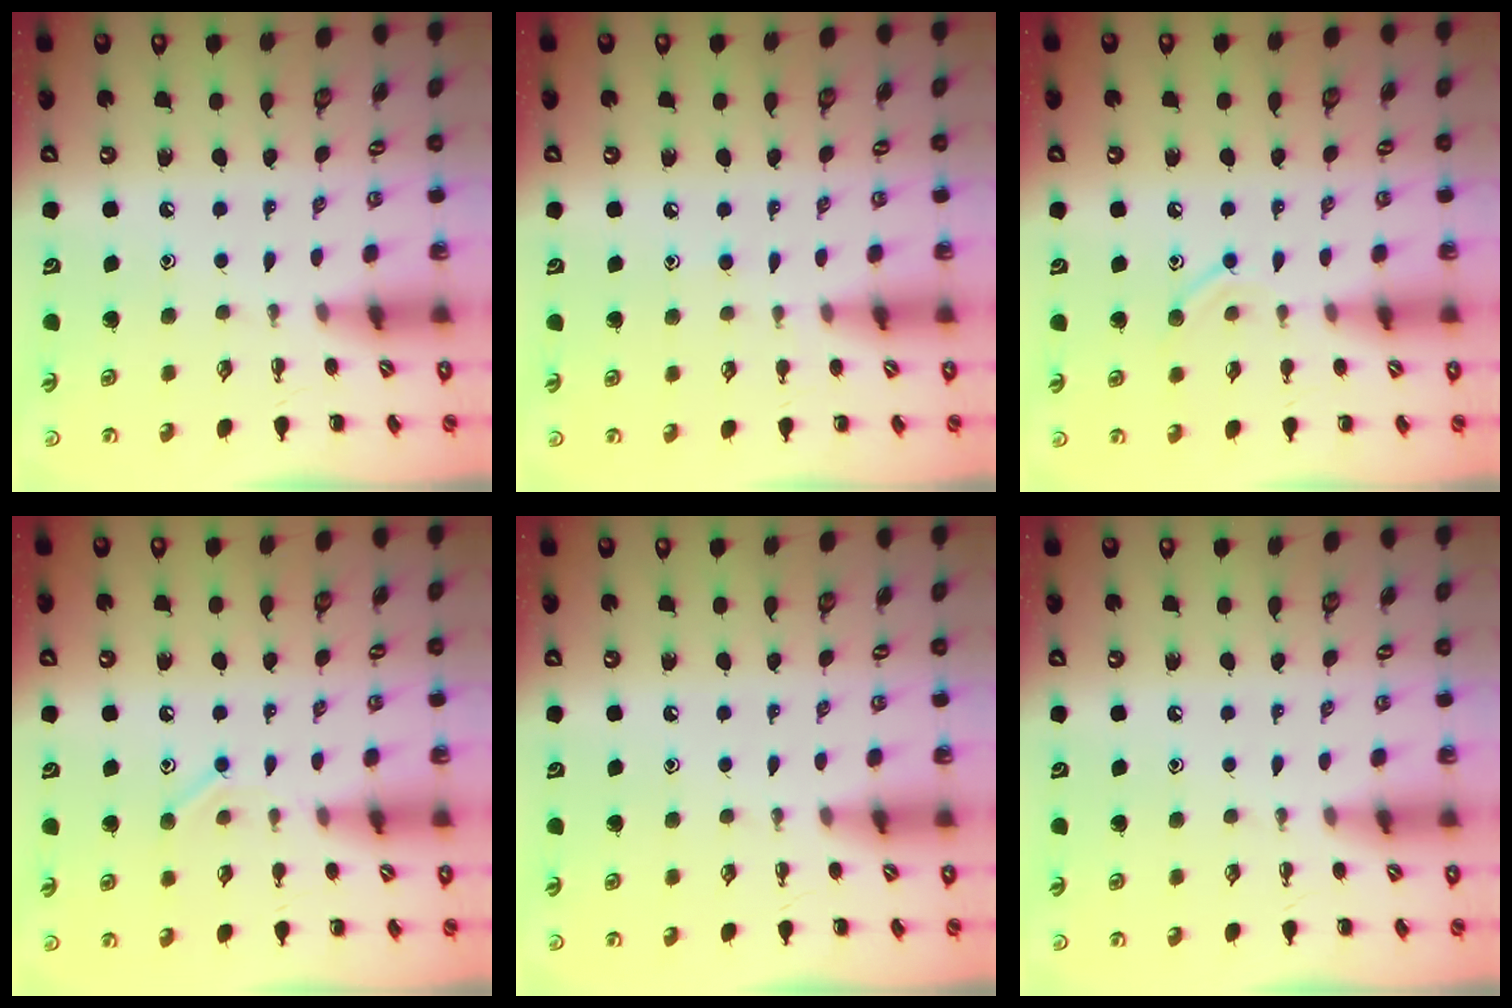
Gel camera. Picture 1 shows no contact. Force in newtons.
{"total": 6.0, "press": 5.6, "slide": 2.1}
{"total": 8.0, "press": 7.8, "slide": 1.4}
{"total": 7.5, "press": 7.4, "slide": 1.4}
{"total": 0.0}
{"total": 0.0}